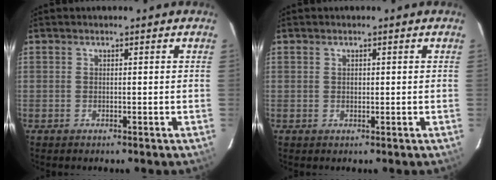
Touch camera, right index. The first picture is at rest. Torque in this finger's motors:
{"motor_torque": [0.09, 0.05, 0.16, 0.02]}